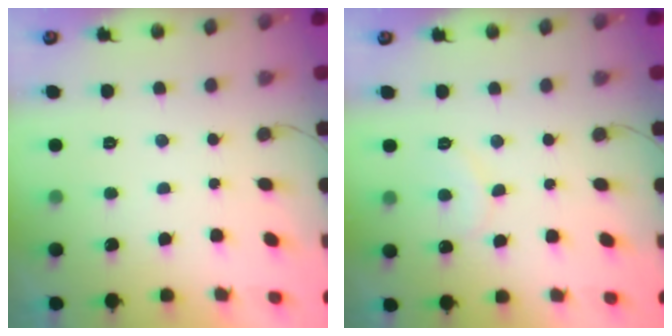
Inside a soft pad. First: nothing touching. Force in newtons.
{"total": 7.3, "press": 7.3, "slide": 0.5}